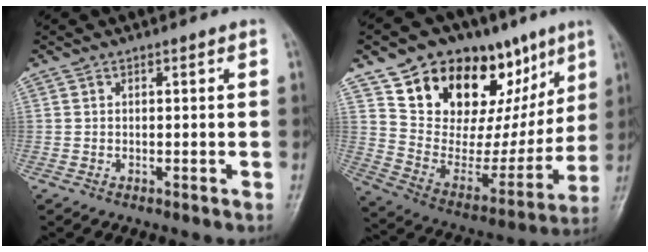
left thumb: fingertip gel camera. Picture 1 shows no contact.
{"total": 27.2, "force": [14.3, 15.7, 16.9], "torque": [-0.195, -0.022, 0.245]}